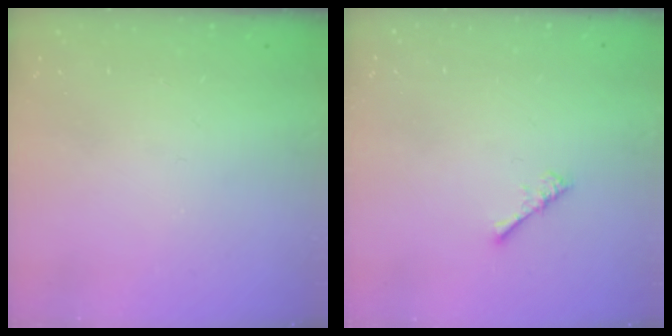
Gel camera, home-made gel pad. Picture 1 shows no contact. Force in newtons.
{"total": 0.8, "press": 0.8, "slide": 0.3}